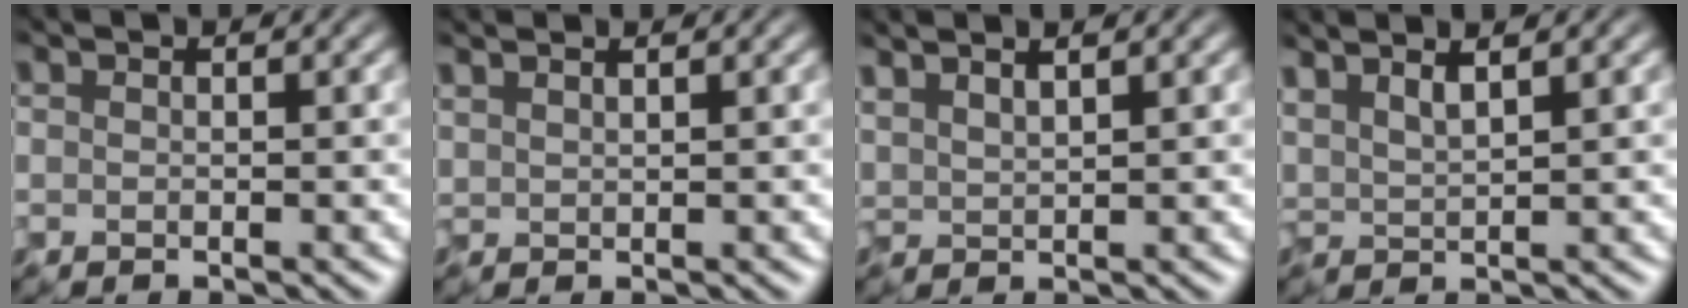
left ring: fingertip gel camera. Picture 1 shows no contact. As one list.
[{"total": 1.5, "force": [1.4, 0.2, 0.4], "torque": [-0.005, 0.003, 0.022]}, {"total": 2.8, "force": [2.2, 0.8, 1.5], "torque": [-0.011, 0.013, 0.028]}, {"total": 3.0, "force": [2.3, 0.8, 1.8], "torque": [-0.017, 0.015, 0.032]}]